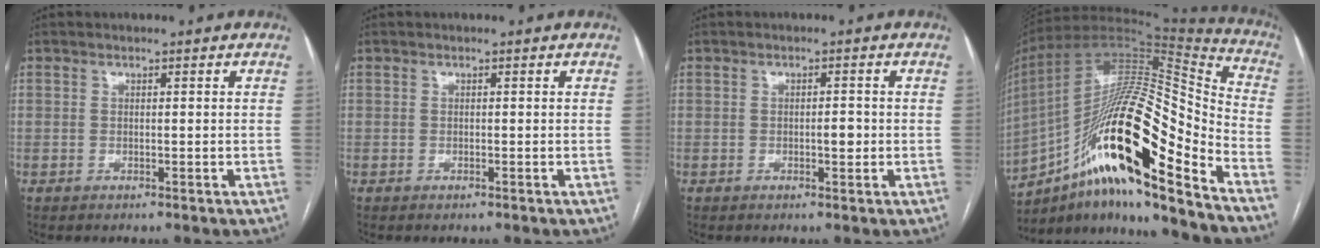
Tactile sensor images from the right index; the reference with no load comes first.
{"total": 0.0}
{"total": 1.9, "force": [-0.3, 0.6, 1.8], "torque": [-0.027, 0.001, -0.005]}
{"total": 27.8, "force": [-14.7, 4.5, 23.1], "torque": [-0.396, 0.006, -0.253]}